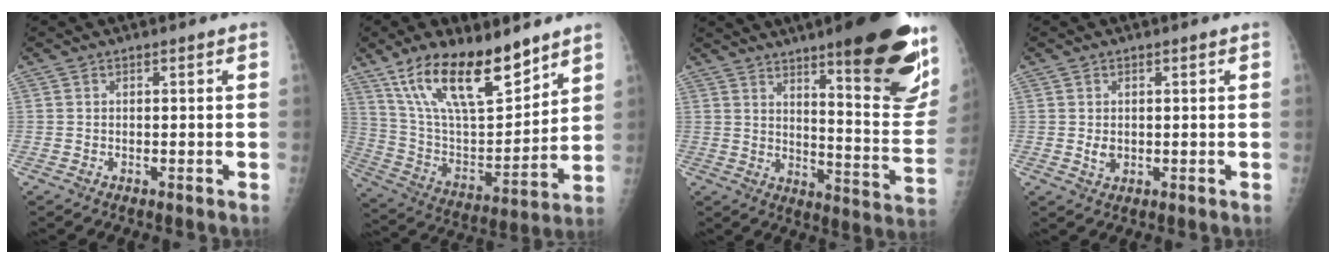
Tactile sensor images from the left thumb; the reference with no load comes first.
{"total": 21.3, "force": [14.3, 7.7, 13.7], "torque": [-0.209, -0.067, 0.269]}
{"total": 24.7, "force": [14.5, 5.0, 19.4], "torque": [-0.229, -0.079, 0.204]}
{"total": 2.1, "force": [0.1, 1.6, 1.3], "torque": [-0.016, -0.003, 0.008]}